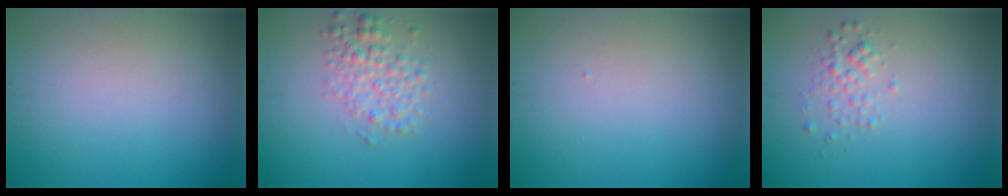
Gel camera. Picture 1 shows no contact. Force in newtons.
{"total": 2.9, "press": 2.9, "slide": 0.1}
{"total": 0.0}
{"total": 1.5, "press": 1.5, "slide": 0.1}